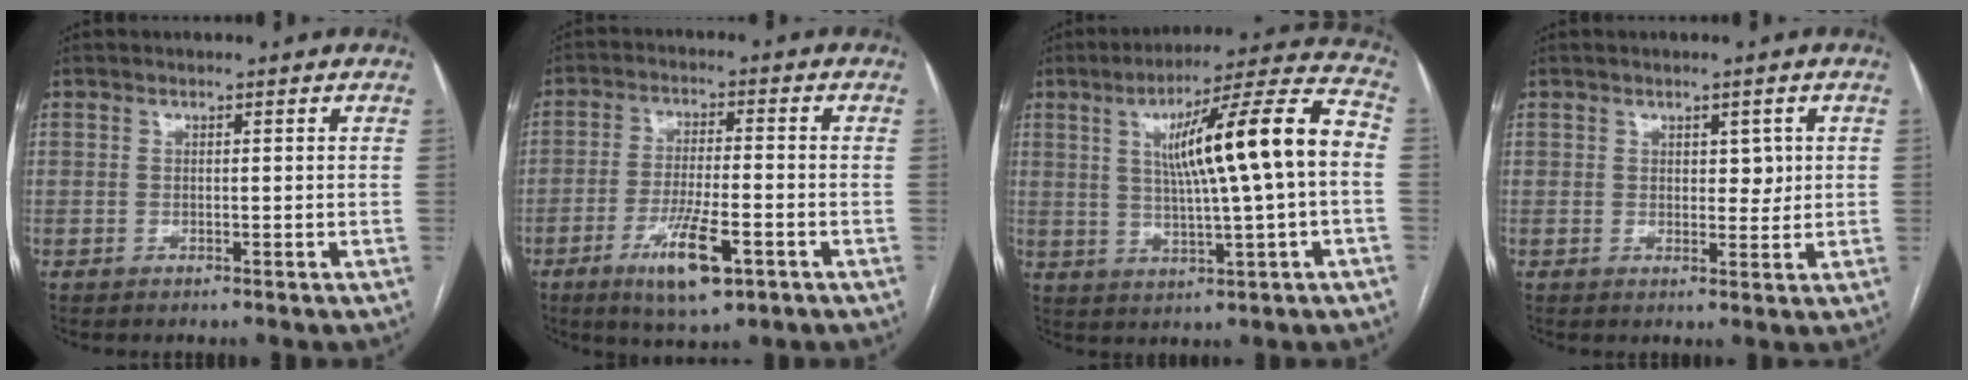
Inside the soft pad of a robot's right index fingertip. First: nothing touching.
{"total": 9.5, "force": [-4.6, 2.0, 8.0], "torque": [-0.148, -0.014, -0.072]}
{"total": 15.9, "force": [1.4, 0.5, 15.8], "torque": [-0.245, 0.024, 0.023]}
{"total": 0.9, "force": [0.5, 0.4, 0.7], "torque": [-0.008, 0.000, 0.007]}